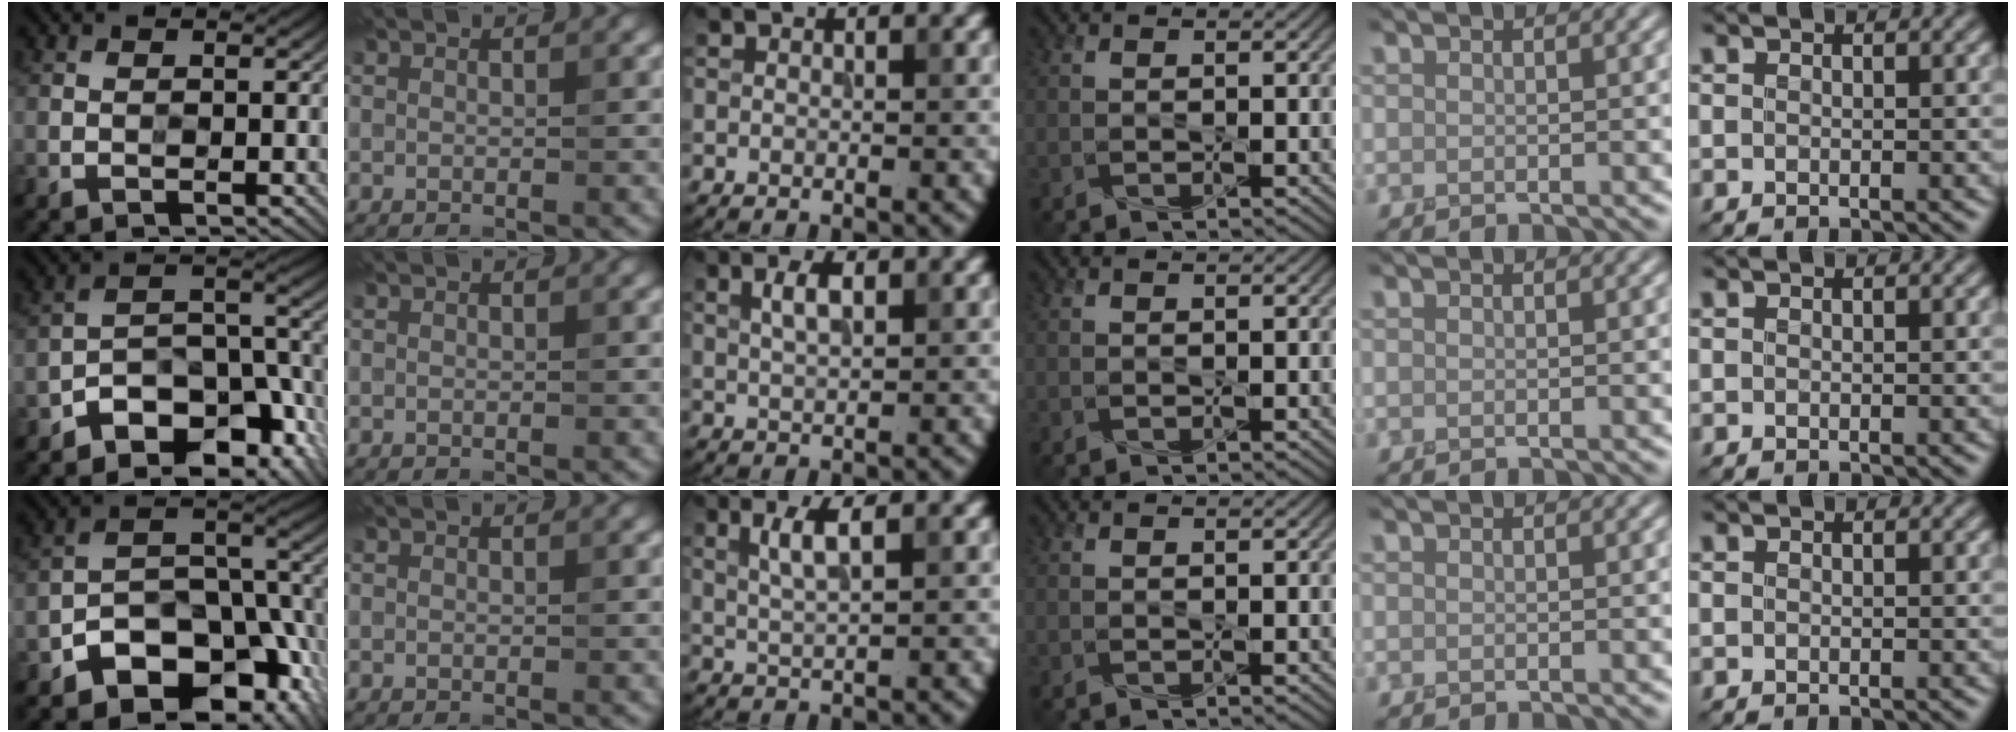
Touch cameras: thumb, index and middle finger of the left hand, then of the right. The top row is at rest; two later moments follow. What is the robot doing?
{"motion": "wipe", "object": "whiteboard"}